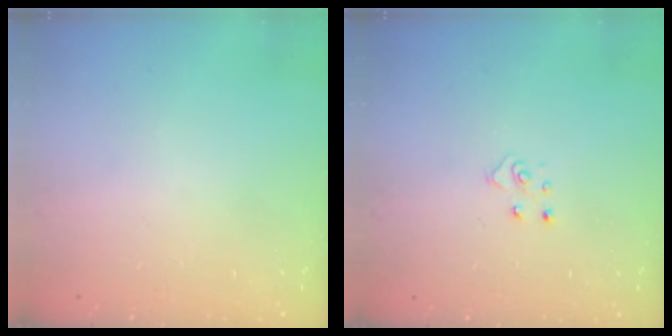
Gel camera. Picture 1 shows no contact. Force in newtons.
{"total": 4.7, "press": 4.7, "slide": 0.4}